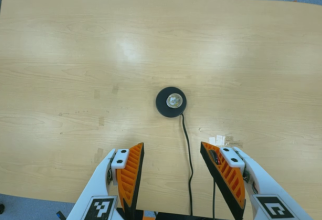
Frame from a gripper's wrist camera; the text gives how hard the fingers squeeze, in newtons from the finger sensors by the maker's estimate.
{"total": 0.0}